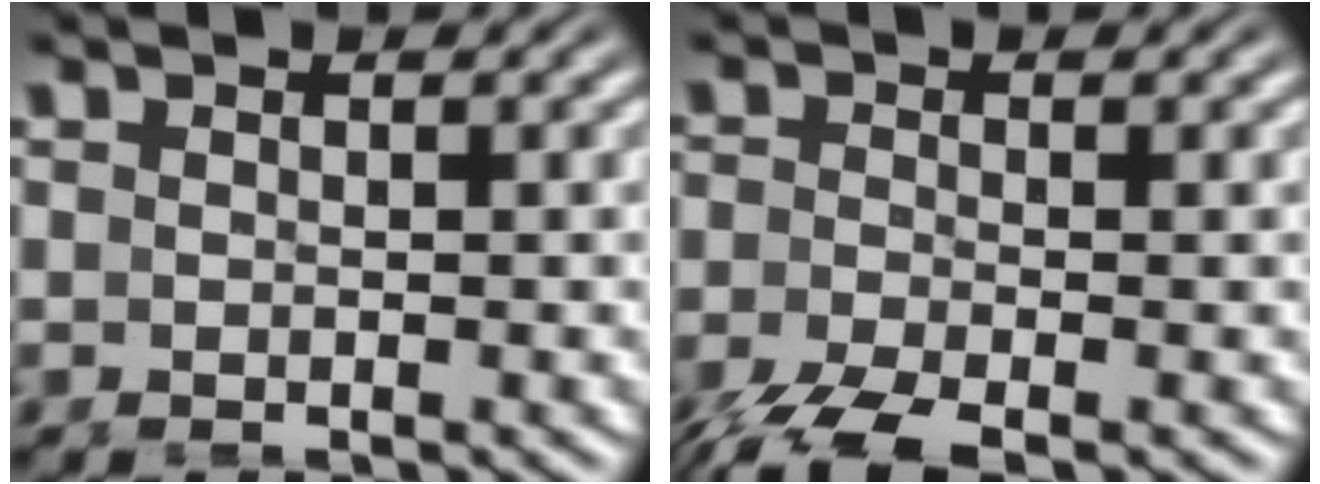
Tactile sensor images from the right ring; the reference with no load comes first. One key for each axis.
{"total": 4.7, "fx": -4.0, "fy": 1.3, "fz": 2.1, "tx": -0.049, "ty": -0.029, "tz": -0.059}